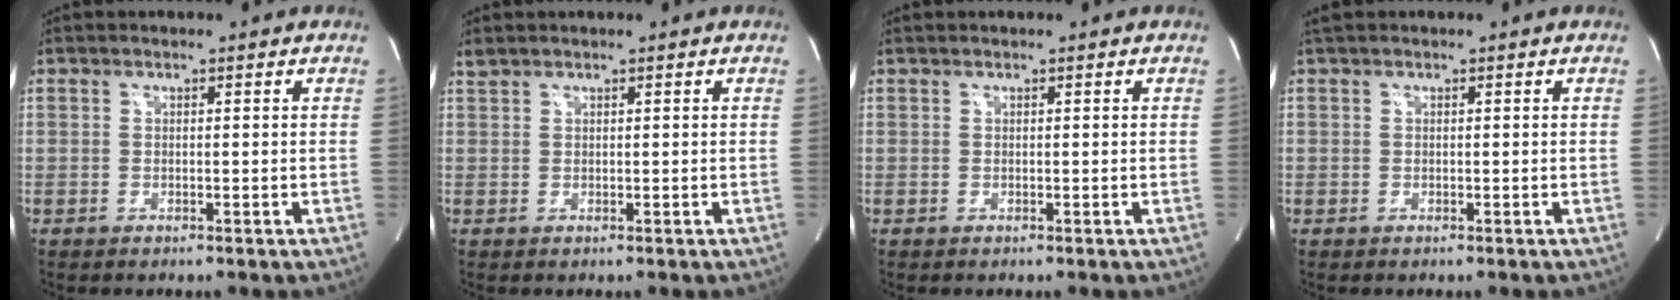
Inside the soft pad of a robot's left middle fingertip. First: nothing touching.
{"total": 0.6, "force": [0.6, 0.0, 0.0], "torque": [-0.005, 0.003, 0.016]}
{"total": 0.0}
{"total": 1.1, "force": [0.4, 1.0, 0.3], "torque": [0.001, 0.003, 0.003]}